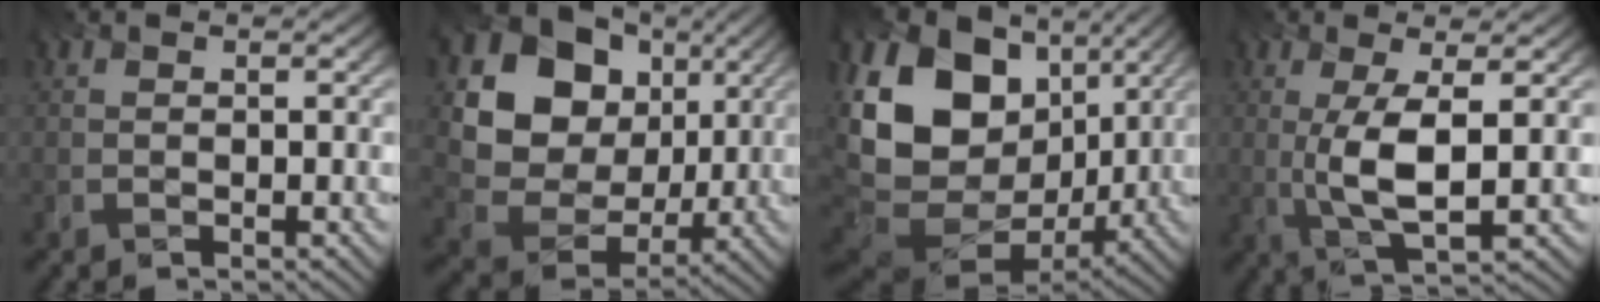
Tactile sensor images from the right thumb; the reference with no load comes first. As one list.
[{"total": 15.2, "force": [3.4, 12.8, 7.4], "torque": [-0.181, 0.024, 0.076]}, {"total": 19.6, "force": [2.5, 14.5, 12.9], "torque": [-0.267, -0.003, 0.074]}, {"total": 6.3, "force": [-0.6, 1.6, 6.0], "torque": [-0.125, 0.003, -0.007]}]